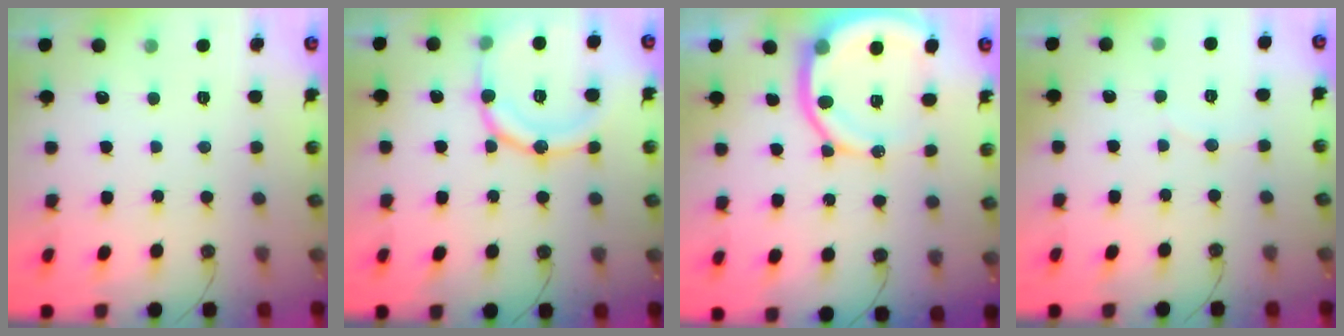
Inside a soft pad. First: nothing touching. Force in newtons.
{"total": 17.2, "press": 16.9, "slide": 3.6}
{"total": 12.9, "press": 12.8, "slide": 1.6}
{"total": 2.4, "press": 2.4, "slide": 0.2}